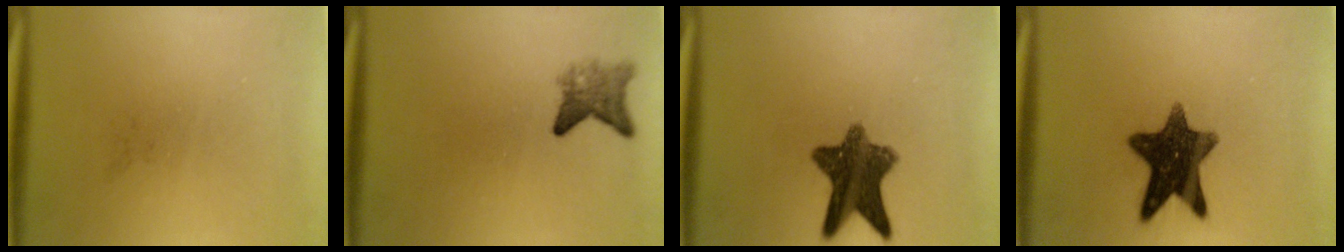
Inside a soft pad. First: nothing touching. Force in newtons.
{"total": 3.1}
{"total": 10.0}
{"total": 11.9}